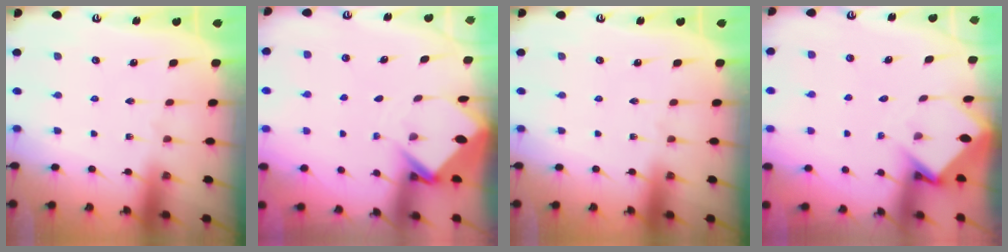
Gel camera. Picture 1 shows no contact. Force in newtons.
{"total": 3.8, "press": 3.8, "slide": 0.2}
{"total": 0.0}
{"total": 3.6, "press": 3.6, "slide": 0.2}